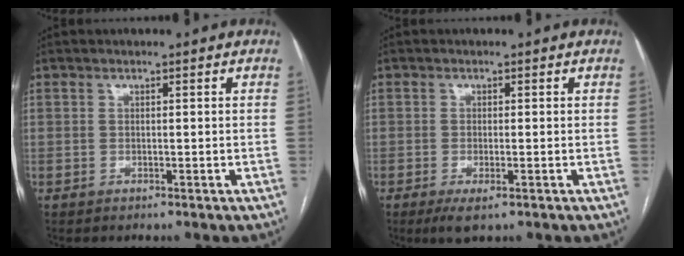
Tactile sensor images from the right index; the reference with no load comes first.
{"total": 3.1, "force": [-1.6, 0.6, 2.5], "torque": [-0.043, -0.007, -0.023]}